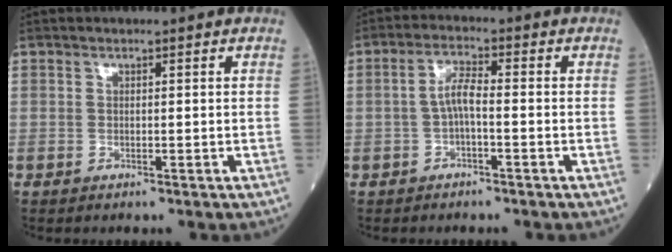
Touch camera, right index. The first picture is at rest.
{"total": 3.6, "force": [-0.9, 0.7, 3.5], "torque": [-0.066, 0.011, -0.017]}